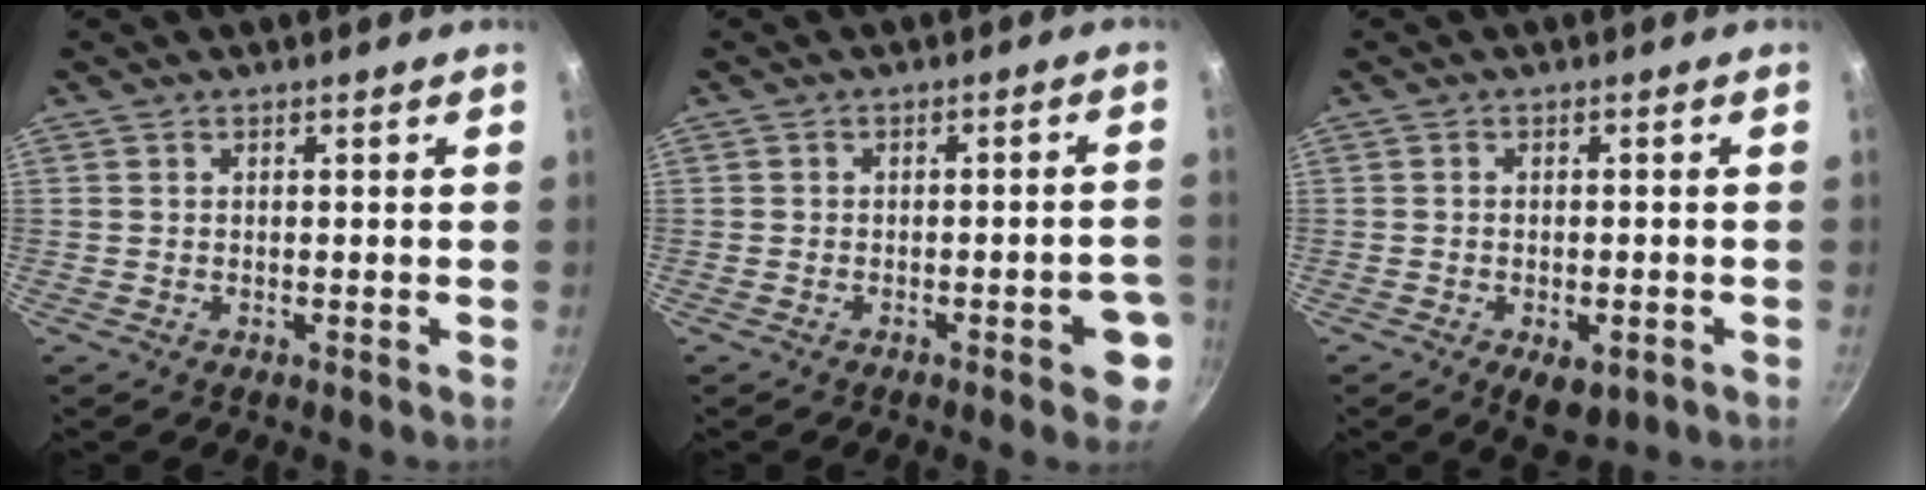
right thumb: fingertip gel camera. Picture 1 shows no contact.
{"total": 6.2, "force": [-2.7, 2.0, 5.3], "torque": [-0.045, 0.024, -0.028]}
{"total": 5.2, "force": [-2.2, 2.6, 3.9], "torque": [-0.045, 0.004, -0.024]}